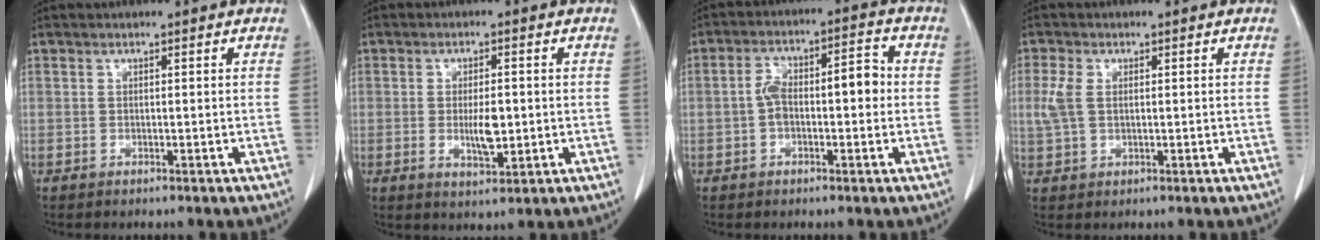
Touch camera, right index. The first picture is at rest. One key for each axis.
{"total": 4.8, "fx": -0.5, "fy": 1.6, "fz": 4.5, "tx": -0.082, "ty": -0.006, "tz": -0.004}
{"total": 7.8, "fx": -0.5, "fy": 3.3, "fz": 7.0, "tx": -0.125, "ty": 0.041, "tz": -0.010}
{"total": 3.4, "fx": 0.5, "fy": 2.0, "fz": 2.7, "tx": -0.083, "ty": 0.011, "tz": 0.013}